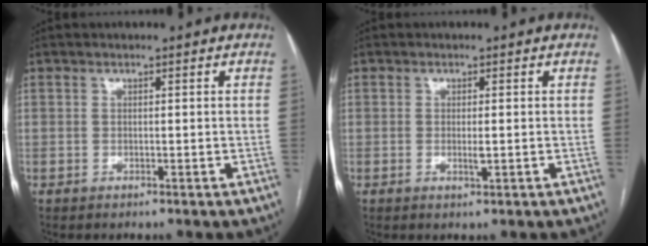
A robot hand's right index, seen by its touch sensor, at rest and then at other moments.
{"total": 1.4, "force": [-0.1, 0.3, 1.3], "torque": [-0.025, -0.004, -0.001]}